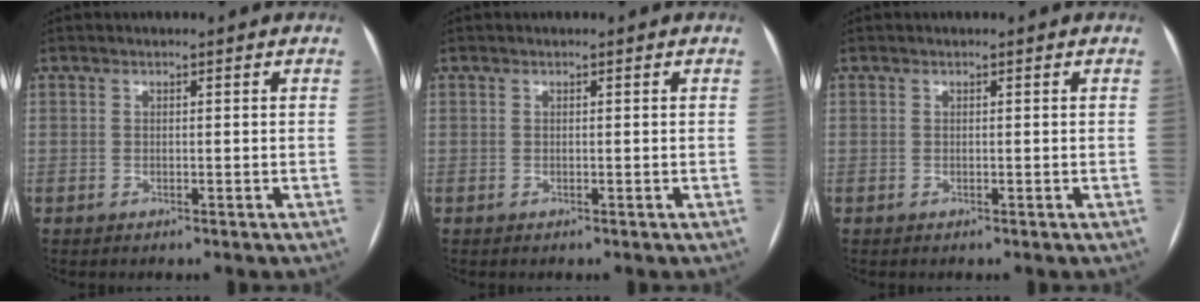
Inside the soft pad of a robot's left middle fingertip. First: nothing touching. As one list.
[{"total": 0.0}, {"total": 0.0}]